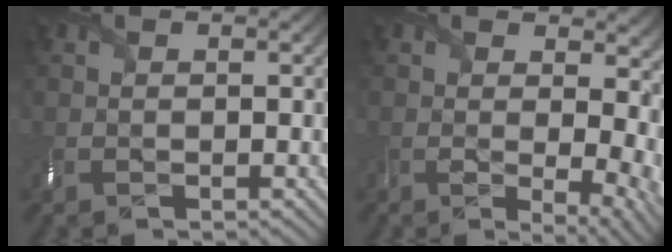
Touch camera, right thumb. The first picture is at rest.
{"total": 9.9, "force": [0.5, 5.6, 8.1], "torque": [-0.096, -0.022, 0.028]}